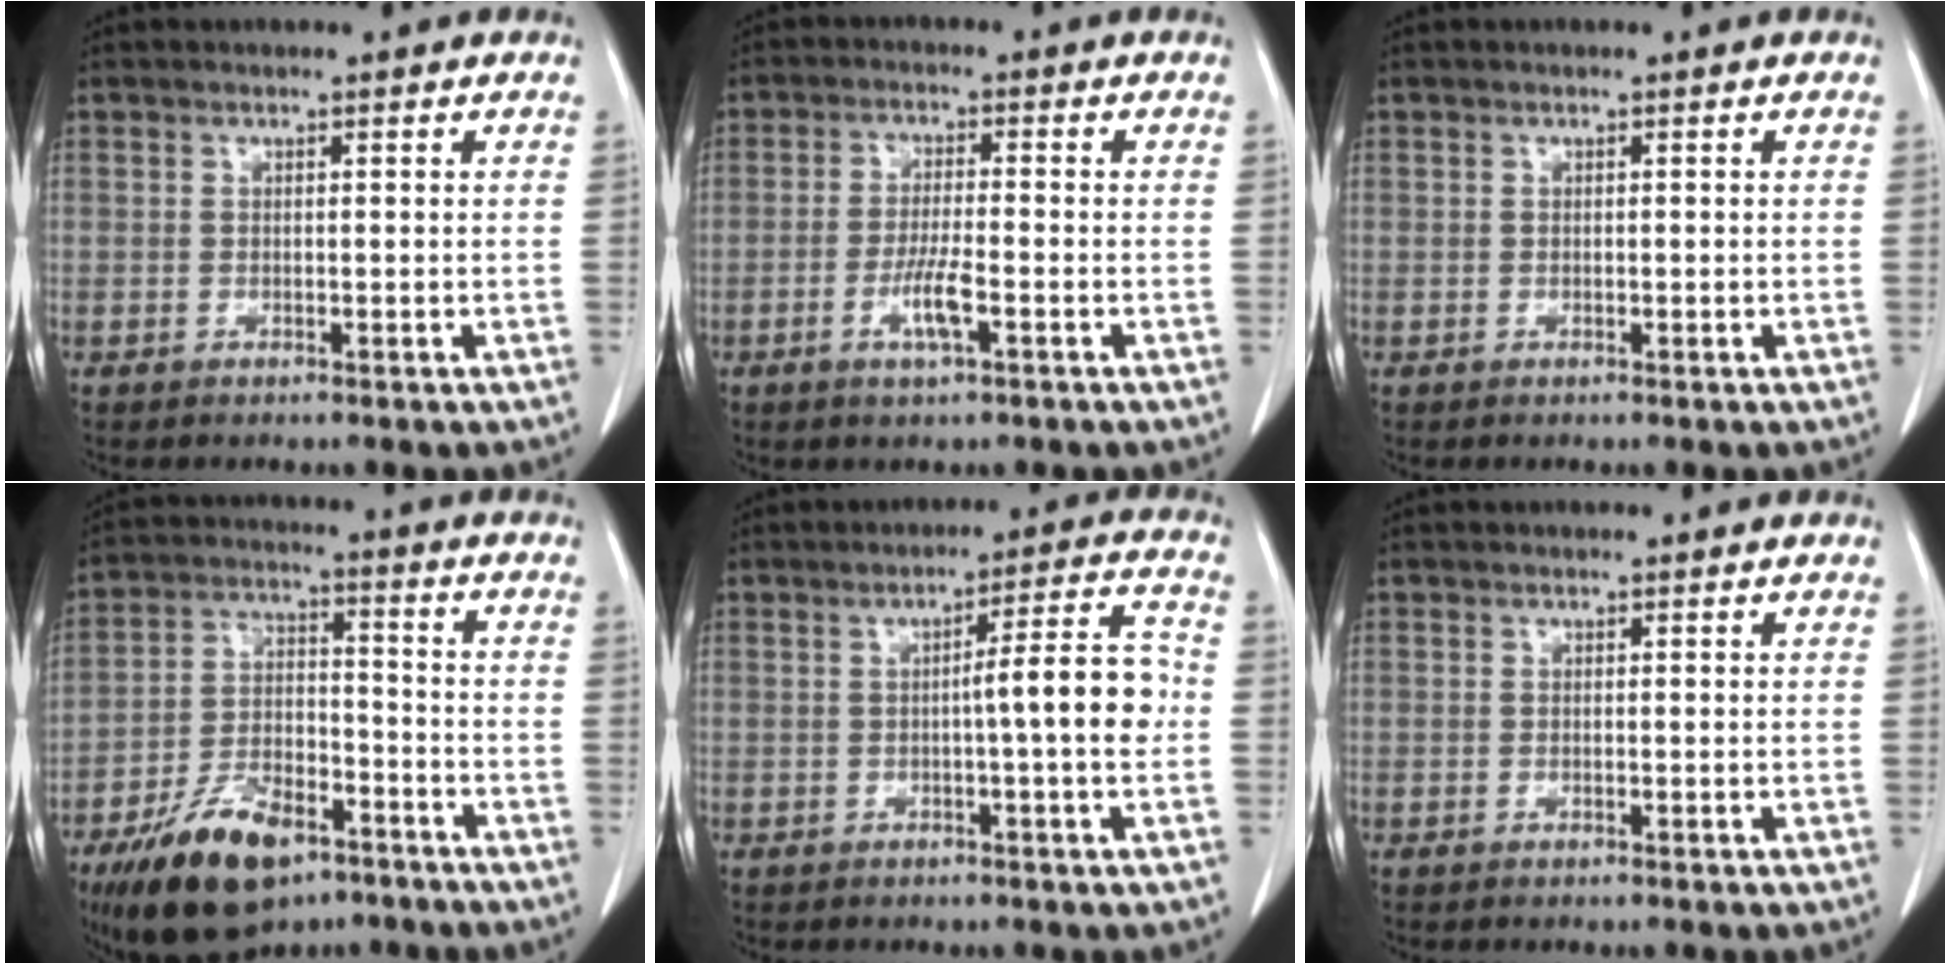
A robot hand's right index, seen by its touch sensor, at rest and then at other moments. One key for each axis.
{"total": 4.8, "fx": -1.9, "fy": 0.6, "fz": 4.4, "tx": -0.083, "ty": -0.003, "tz": -0.034}
{"total": 0.0}
{"total": 14.4, "fx": -9.2, "fy": 6.2, "fz": 9.2, "tx": -0.173, "ty": -0.006, "tz": -0.158}
{"total": 7.4, "fx": -0.8, "fy": 0.0, "fz": 7.3, "tx": -0.102, "ty": 0.013, "tz": -0.013}
{"total": 0.0}